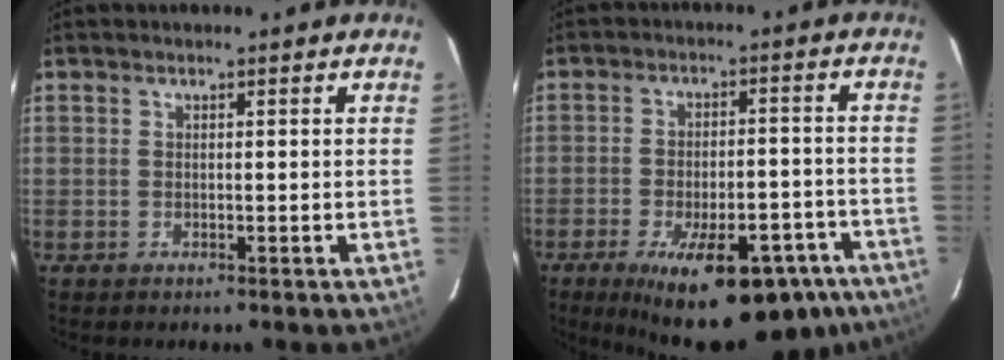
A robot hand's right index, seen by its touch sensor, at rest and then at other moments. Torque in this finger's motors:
{"motor_torque": [1.90, -0.24, 0.95, 0.17]}